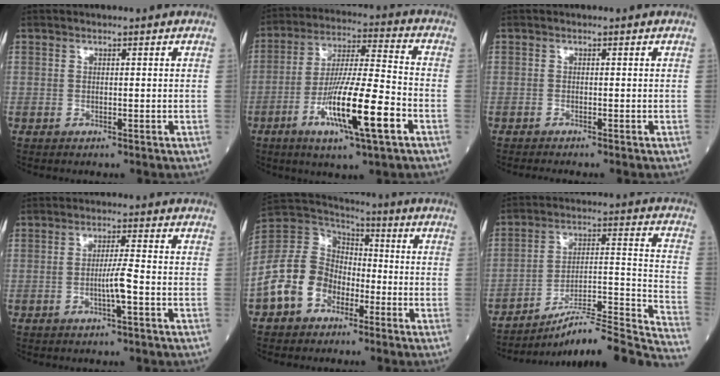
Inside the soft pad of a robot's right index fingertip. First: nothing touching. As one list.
[{"total": 14.9, "force": [-5.8, 1.0, 13.6], "torque": [-0.251, -0.014, -0.102]}, {"total": 2.3, "force": [-2.0, -0.3, 1.2], "torque": [-0.010, 0.000, -0.029]}, {"total": 3.7, "force": [-1.1, -0.3, 3.6], "torque": [-0.066, -0.004, -0.023]}, {"total": 11.0, "force": [-5.2, 8.3, 5.0], "torque": [-0.124, 0.027, -0.104]}, {"total": 23.0, "force": [-20.7, -0.1, 10.1], "torque": [-0.093, 0.014, -0.304]}]